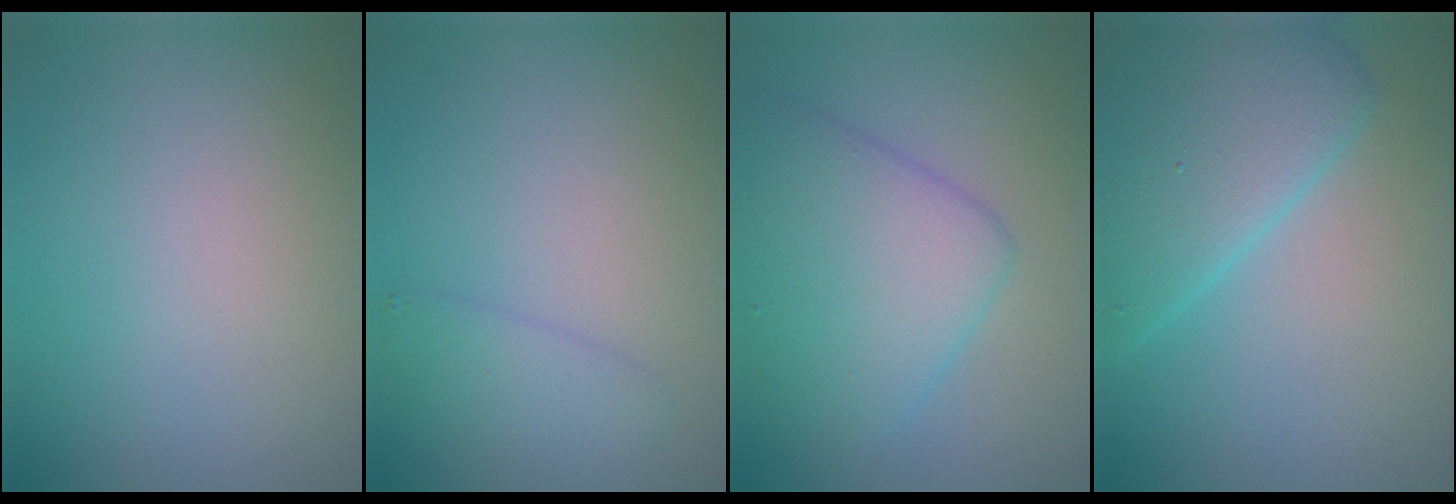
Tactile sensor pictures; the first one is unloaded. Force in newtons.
{"total": 2.3, "press": 2.3, "slide": 0.1}
{"total": 6.7, "press": 6.7, "slide": 0.2}
{"total": 7.3, "press": 7.3, "slide": 0.3}